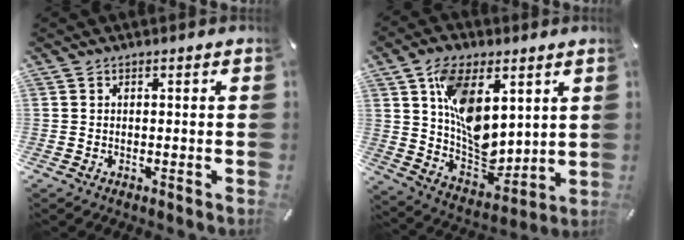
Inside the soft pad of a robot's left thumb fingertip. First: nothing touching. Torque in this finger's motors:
{"motor_torque": [2.48, 2.53, 1.64, -1.13, 0.65]}